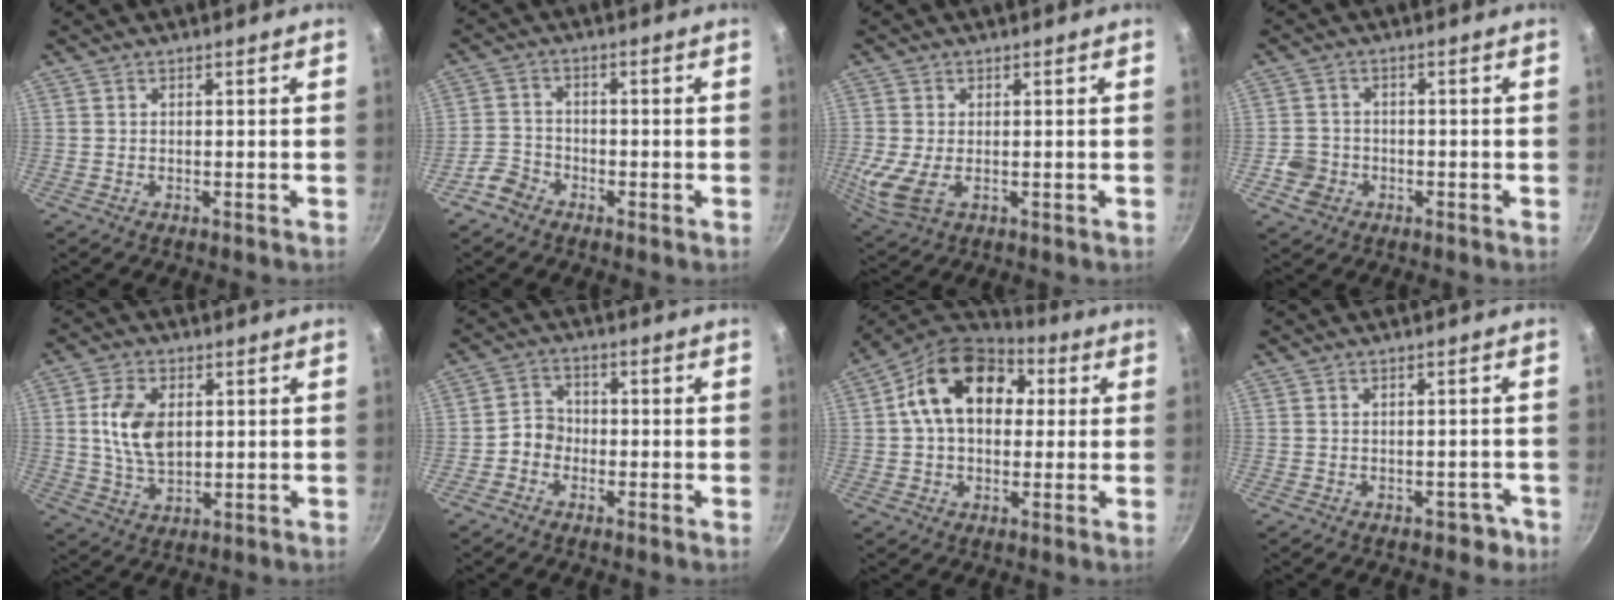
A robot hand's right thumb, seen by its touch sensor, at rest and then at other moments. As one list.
[{"total": 4.0, "force": [-2.8, 2.7, 1.1], "torque": [-0.013, 0.031, -0.057]}, {"total": 7.1, "force": [-0.7, 4.1, 5.7], "torque": [-0.119, -0.015, -0.007]}, {"total": 4.6, "force": [-1.8, 4.0, 1.3], "torque": [-0.014, 0.021, -0.031]}, {"total": 9.9, "force": [1.6, 6.2, 7.5], "torque": [-0.129, -0.008, 0.031]}, {"total": 3.9, "force": [-1.5, 3.3, 1.4], "torque": [0.000, 0.023, -0.034]}, {"total": 17.4, "force": [3.6, 12.3, 11.8], "torque": [-0.164, 0.026, 0.039]}, {"total": 2.6, "force": [-1.4, 1.9, 1.1], "torque": [0.010, 0.031, 0.004]}]